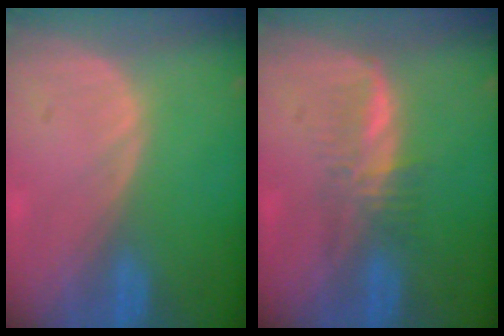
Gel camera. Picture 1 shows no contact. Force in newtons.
{"total": 3.4, "press": 3.4, "slide": 0.6}